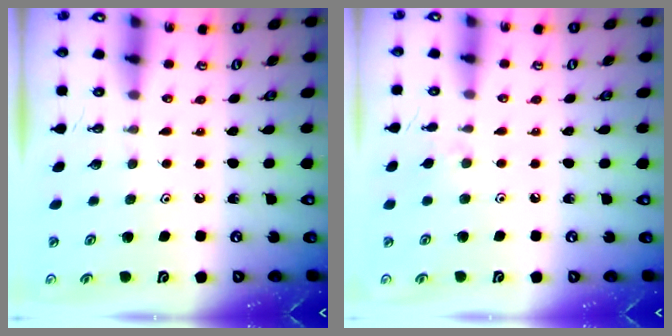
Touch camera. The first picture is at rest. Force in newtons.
{"total": 2.5, "press": 2.4, "slide": 0.5}